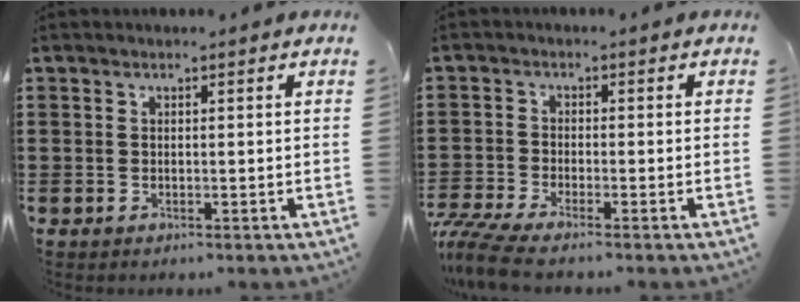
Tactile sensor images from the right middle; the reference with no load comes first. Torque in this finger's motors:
{"motor_torque": [1.44, -0.41, 0.26, 0.16]}